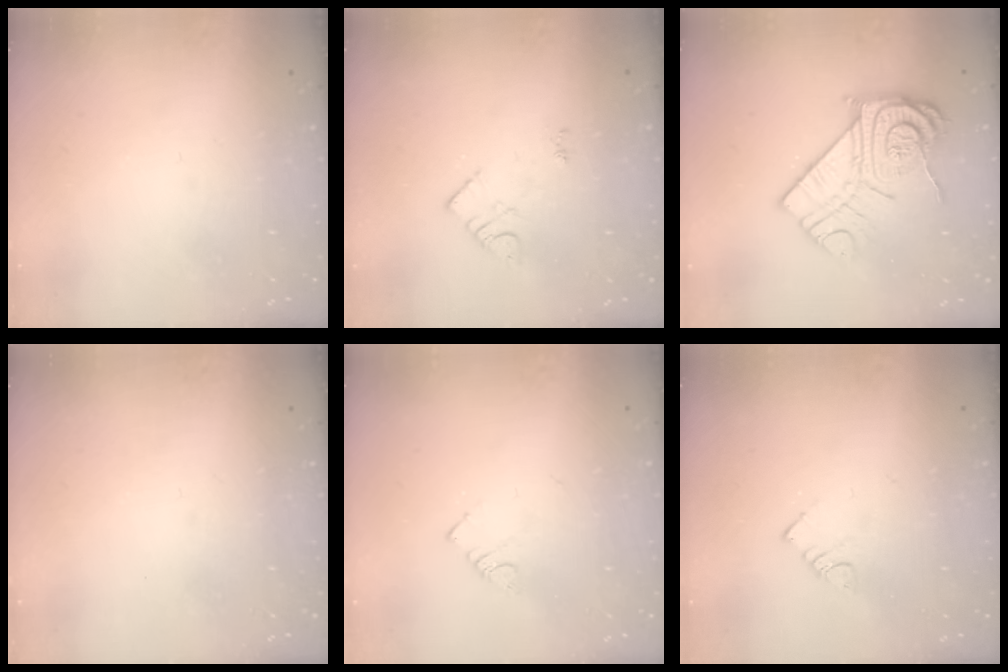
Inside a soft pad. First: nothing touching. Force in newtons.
{"total": 4.5, "press": 4.5, "slide": 0.6}
{"total": 17.3, "press": 17.2, "slide": 1.3}
{"total": 0.0}
{"total": 2.7, "press": 2.7, "slide": 0.4}
{"total": 3.1, "press": 3.1, "slide": 0.3}